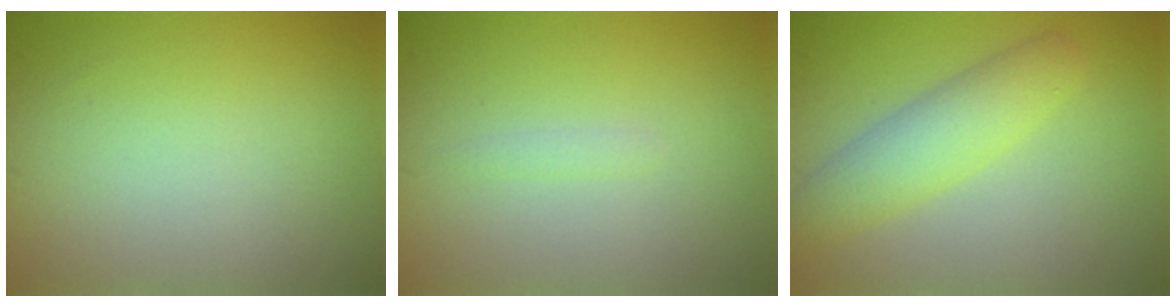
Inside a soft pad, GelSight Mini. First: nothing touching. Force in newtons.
{"total": 0.6, "press": 0.6, "slide": 0.1}
{"total": 4.0, "press": 4.0, "slide": 0.0}